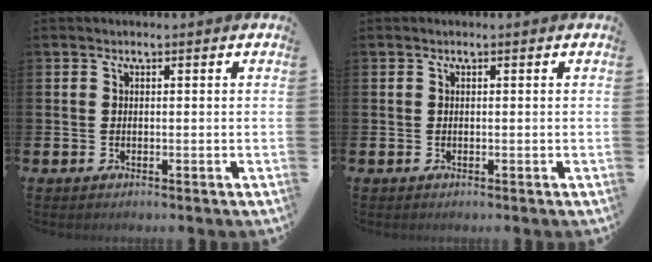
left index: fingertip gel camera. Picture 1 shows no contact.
{"total": 0.0}